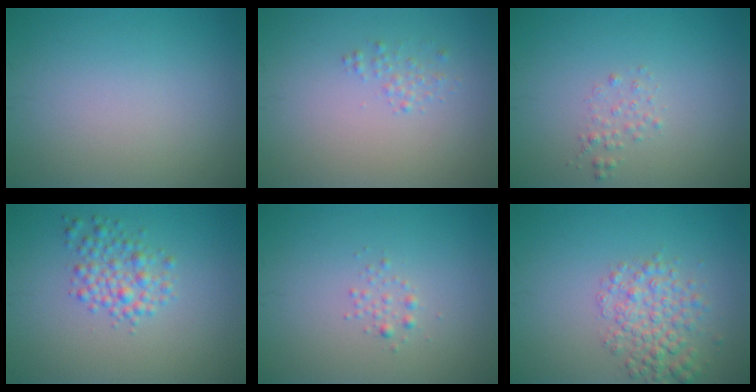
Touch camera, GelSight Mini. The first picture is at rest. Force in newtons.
{"total": 0.9, "press": 0.9, "slide": 0.0}
{"total": 1.0, "press": 1.0, "slide": 0.0}
{"total": 2.8, "press": 2.8, "slide": 0.1}
{"total": 0.9, "press": 0.9, "slide": 0.0}
{"total": 3.9, "press": 3.9, "slide": 0.1}